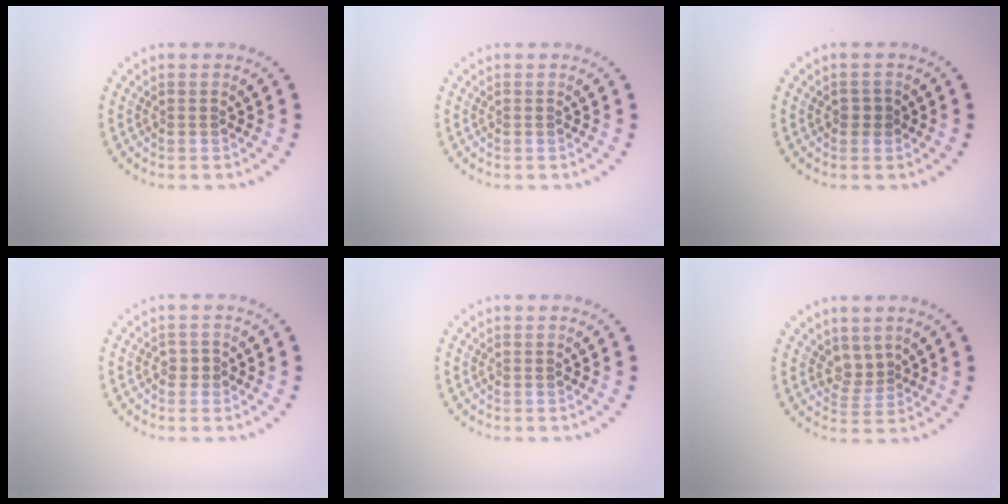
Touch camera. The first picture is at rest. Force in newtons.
{"total": 0.0}
{"total": 1.1, "press": 1.1, "slide": 0.2}
{"total": 1.1, "press": 1.1, "slide": 0.3}
{"total": 0.0}
{"total": 1.9, "press": 1.2, "slide": 1.4}